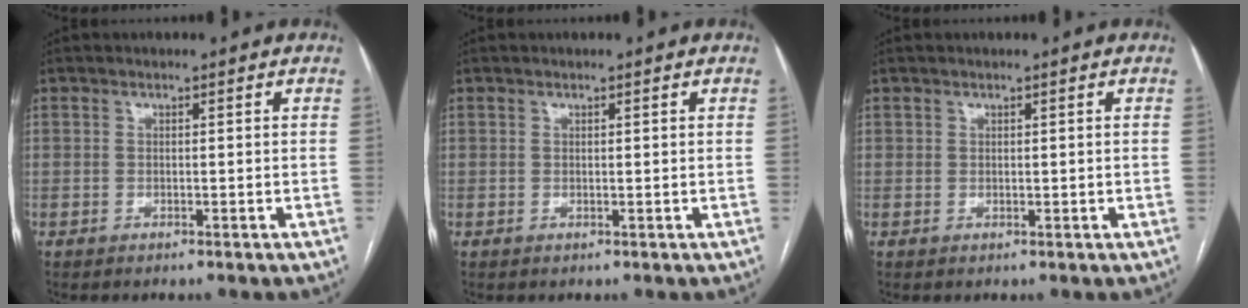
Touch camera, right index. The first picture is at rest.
{"total": 0.0}
{"total": 0.5, "force": [0.3, 0.4, 0.1], "torque": [0.008, 0.001, 0.003]}